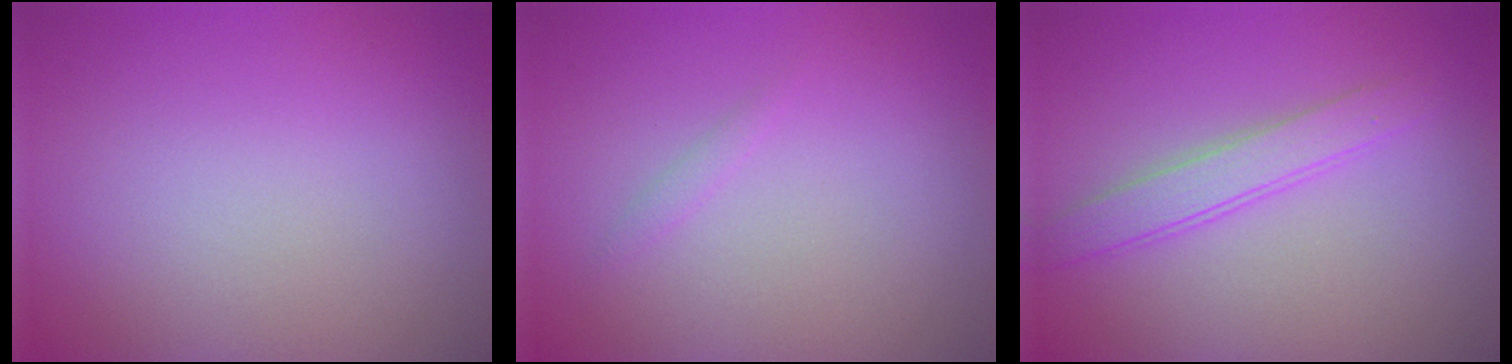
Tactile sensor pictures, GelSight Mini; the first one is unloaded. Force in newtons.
{"total": 0.5, "press": 0.5, "slide": 0.0}
{"total": 2.5, "press": 2.5, "slide": 0.2}